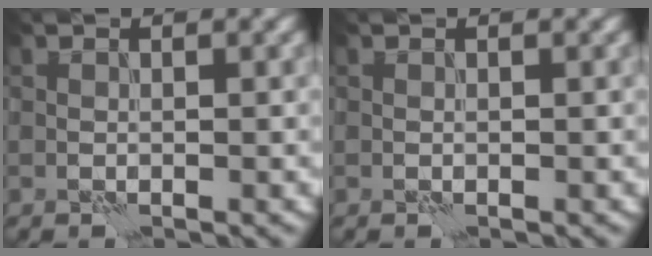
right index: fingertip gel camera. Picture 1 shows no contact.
{"total": 0.0}